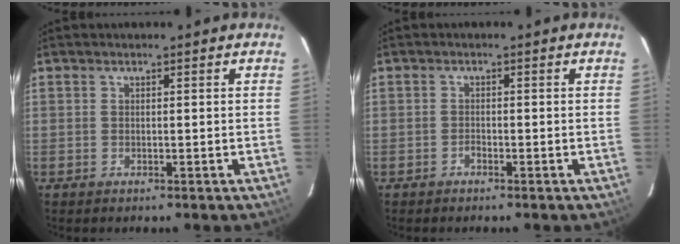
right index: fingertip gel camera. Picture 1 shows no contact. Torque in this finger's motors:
{"motor_torque": [0.00, 0.12, 0.07, 0.00]}